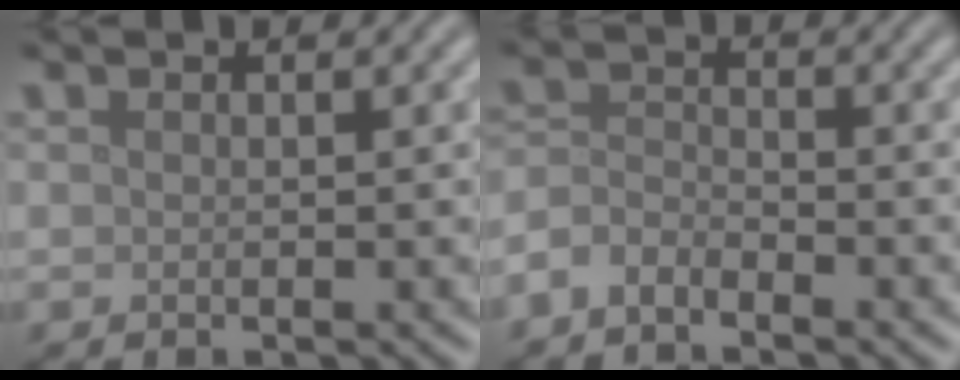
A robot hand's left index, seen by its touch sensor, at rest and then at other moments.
{"total": 2.6, "force": [-2.0, 1.1, 1.2], "torque": [-0.025, 0.005, -0.051]}